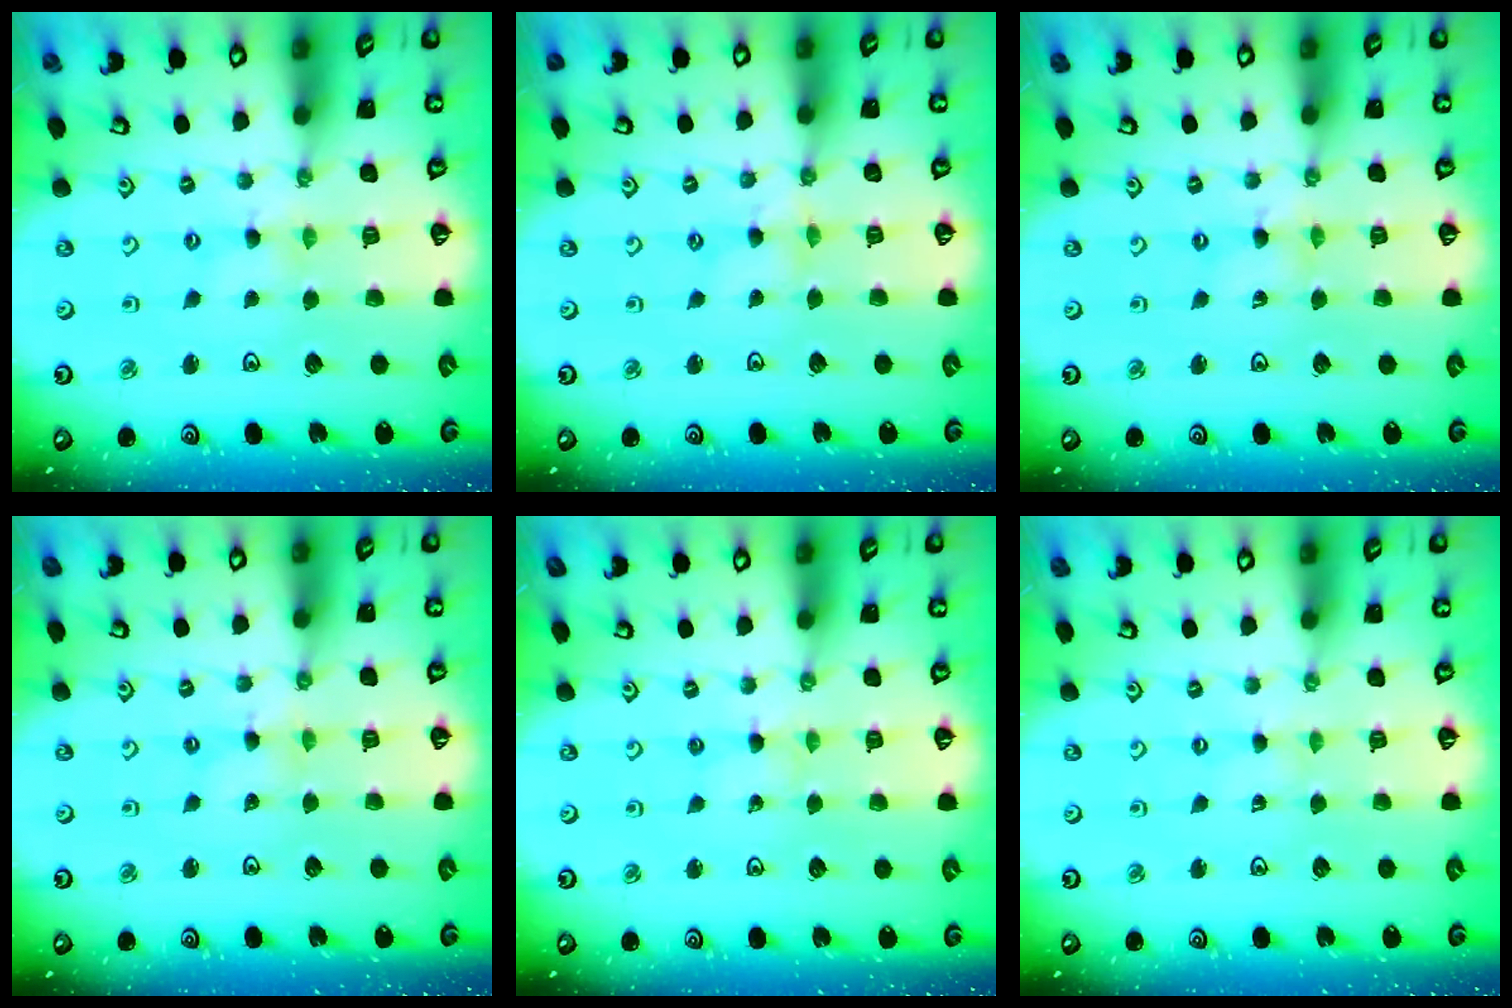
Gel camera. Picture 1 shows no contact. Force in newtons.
{"total": 1.1, "press": 1.1, "slide": 0.2}
{"total": 0.7, "press": 0.7, "slide": 0.2}
{"total": 1.4, "press": 1.4, "slide": 0.2}
{"total": 1.9, "press": 1.9, "slide": 0.2}
{"total": 0.0}